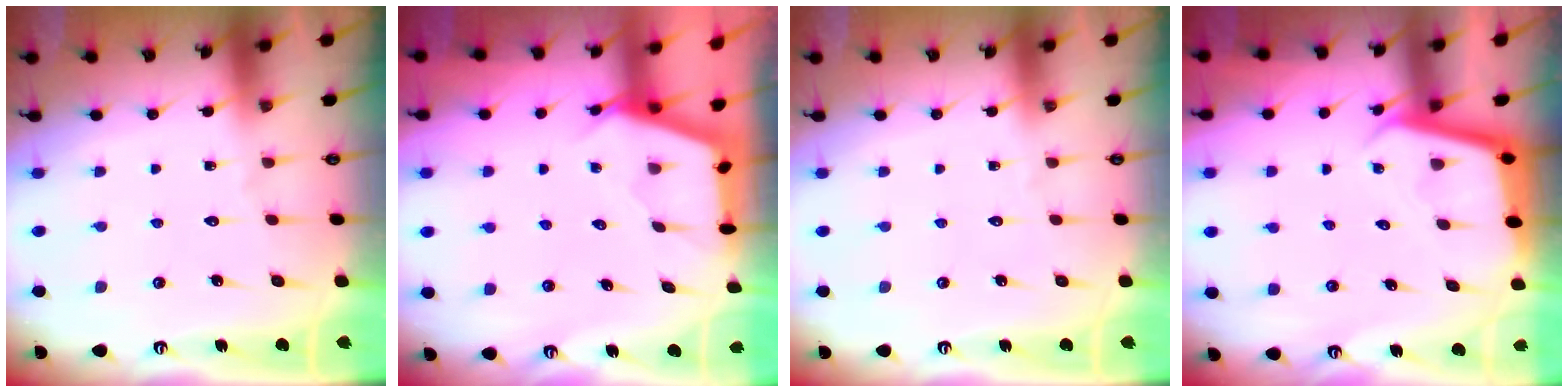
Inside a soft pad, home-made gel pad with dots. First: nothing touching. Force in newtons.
{"total": 2.9, "press": 2.9, "slide": 0.4}
{"total": 0.0}
{"total": 3.5, "press": 3.5, "slide": 0.3}